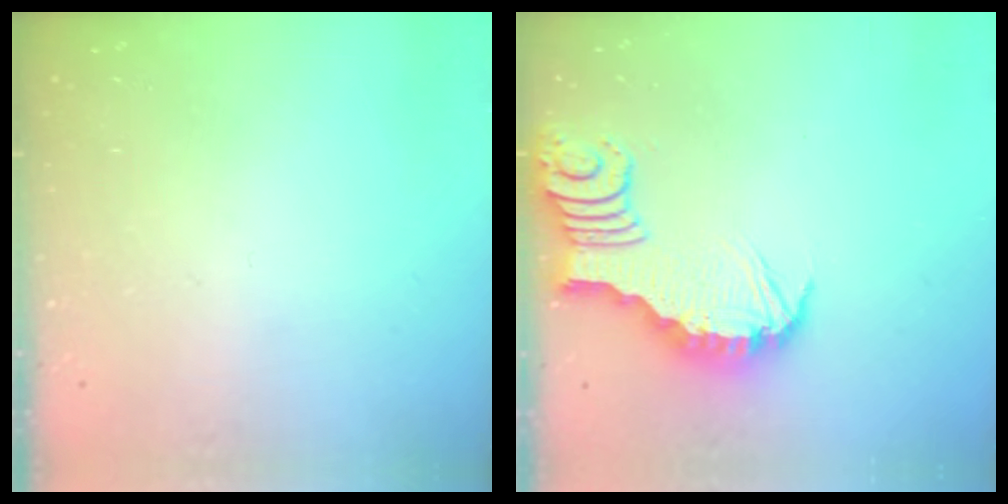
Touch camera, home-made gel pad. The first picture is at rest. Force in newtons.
{"total": 3.8, "press": 3.8, "slide": 0.1}